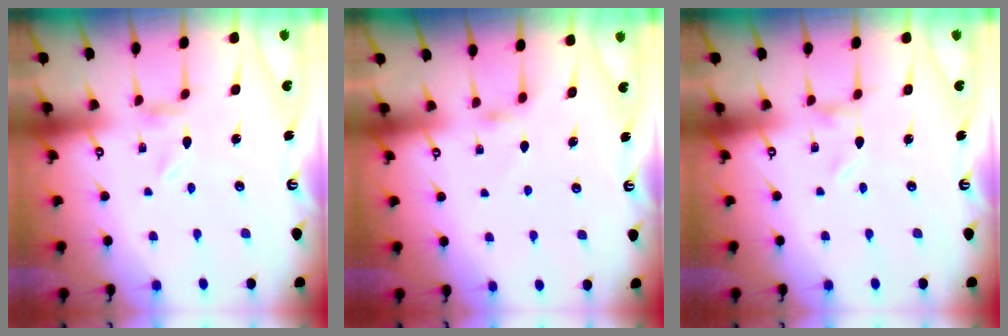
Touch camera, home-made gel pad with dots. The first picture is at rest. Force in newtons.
{"total": 2.7, "press": 2.7, "slide": 0.5}
{"total": 0.0}